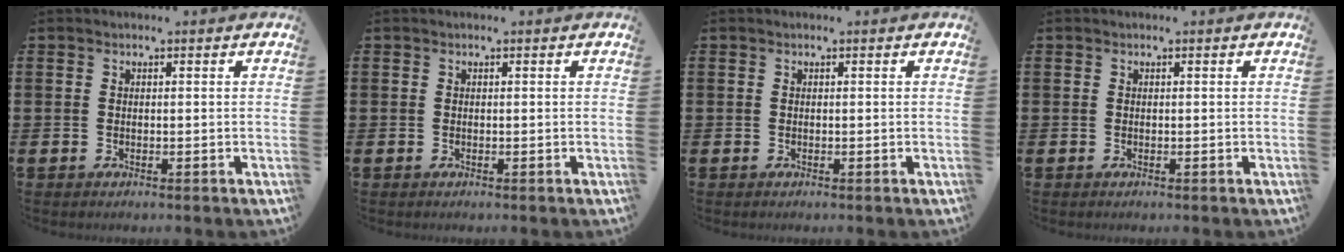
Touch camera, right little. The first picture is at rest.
{"total": 0.0}
{"total": 0.0}
{"total": 0.0}